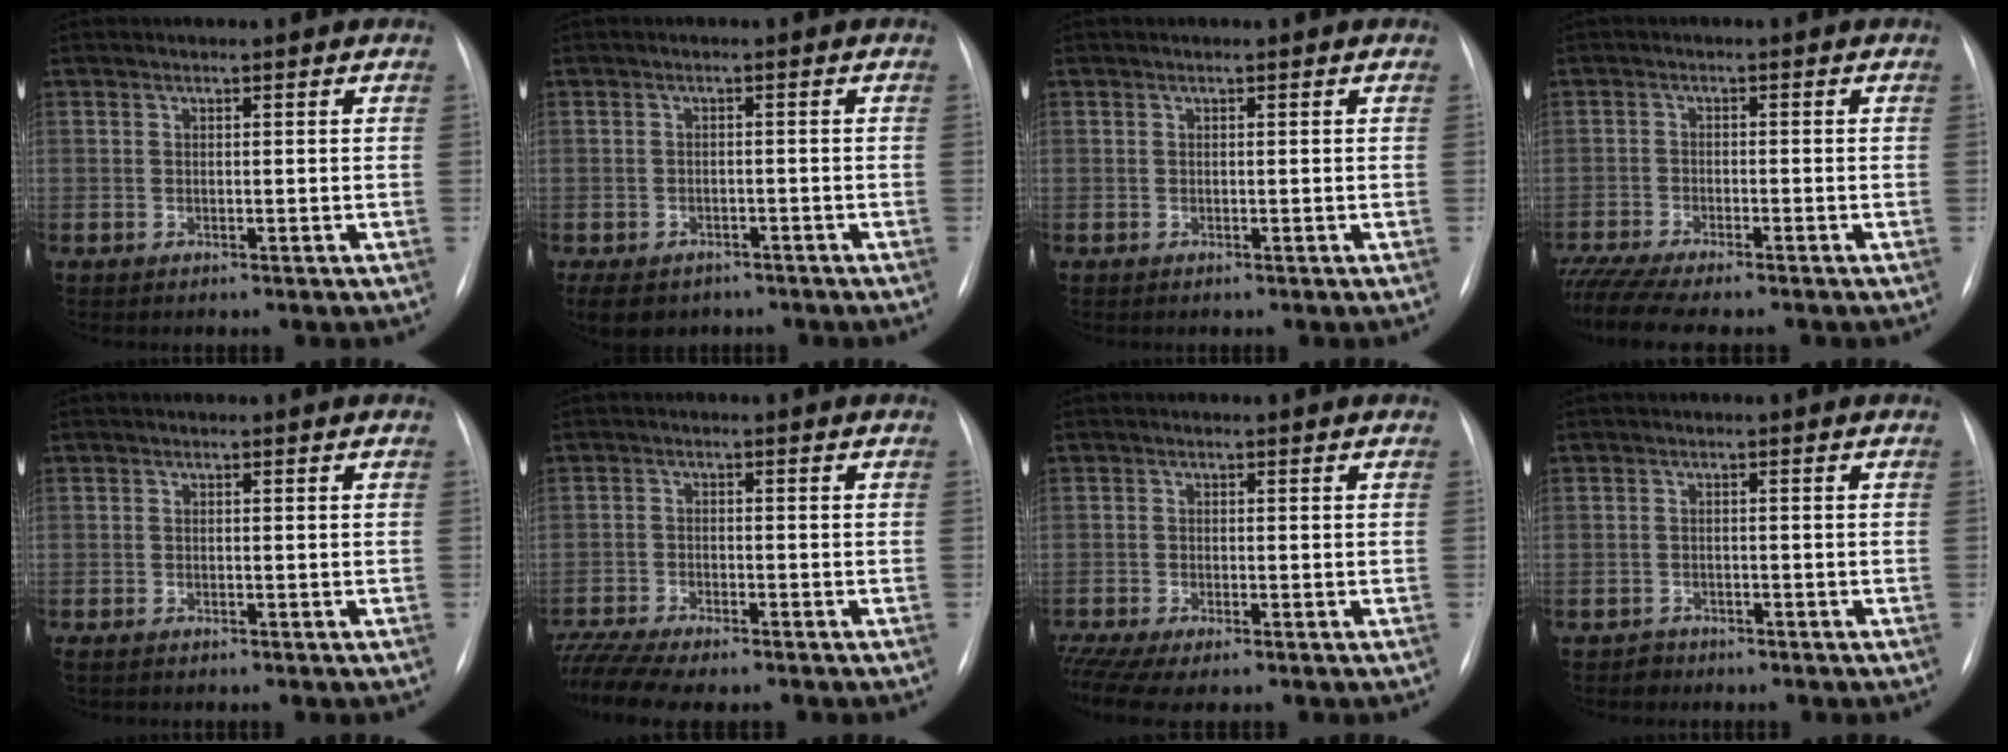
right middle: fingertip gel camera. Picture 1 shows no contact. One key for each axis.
{"total": 11.8, "fx": -7.5, "fy": 8.0, "fz": 4.3, "tx": -0.117, "ty": -0.013, "tz": -0.093}
{"total": 0.0}
{"total": 9.0, "fx": -7.5, "fy": 1.8, "fz": 4.6, "tx": -0.076, "ty": -0.011, "tz": -0.119}
{"total": 1.0, "fx": -0.8, "fy": 0.3, "fz": 0.4, "tx": -0.008, "ty": -0.002, "tz": -0.010}
{"total": 9.5, "fx": -8.3, "fy": 1.2, "fz": 4.5, "tx": -0.084, "ty": -0.006, "tz": -0.136}
{"total": 5.6, "fx": -4.2, "fy": 0.9, "fz": 3.6, "tx": -0.072, "ty": -0.008, "tz": -0.075}
{"total": 1.5, "fx": -1.2, "fy": 0.9, "fz": -0.5, "tx": 0.005, "ty": 0.004, "tz": -0.022}